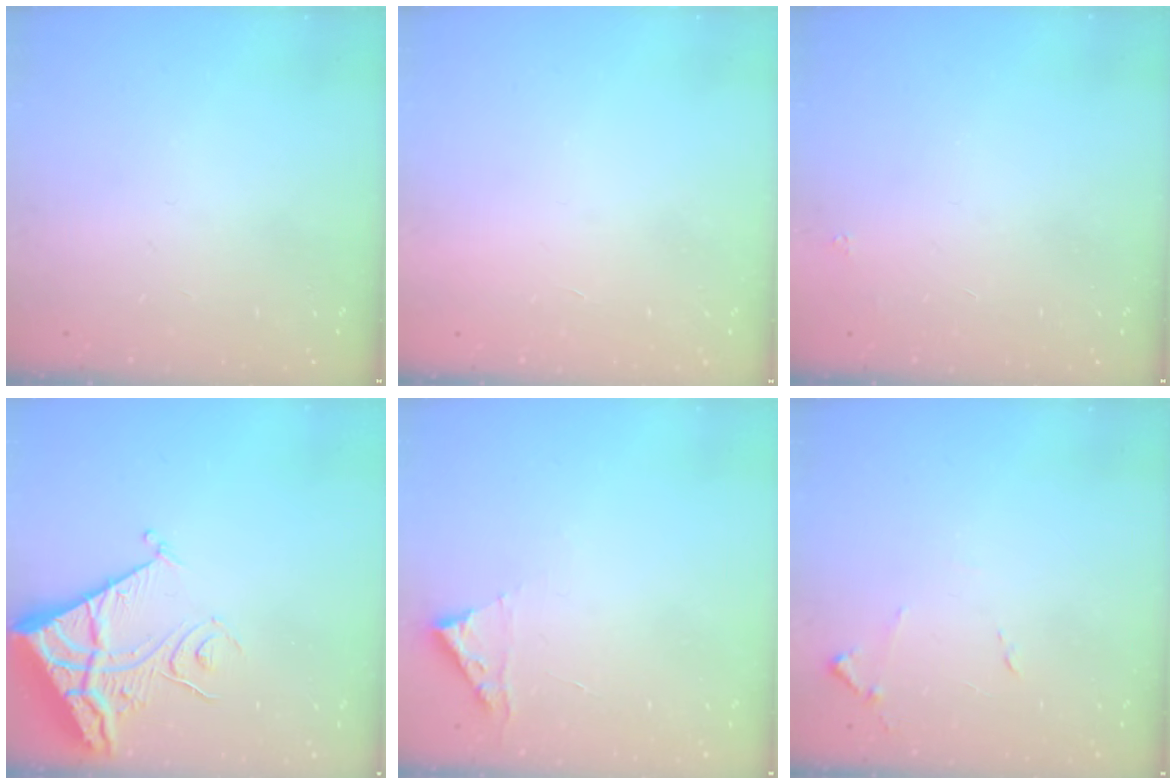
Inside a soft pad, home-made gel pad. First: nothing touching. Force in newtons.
{"total": 1.7, "press": 1.7, "slide": 0.1}
{"total": 1.6, "press": 1.5, "slide": 0.2}
{"total": 11.3, "press": 11.3, "slide": 1.4}
{"total": 2.8, "press": 2.8, "slide": 0.3}
{"total": 7.9, "press": 7.8, "slide": 0.7}